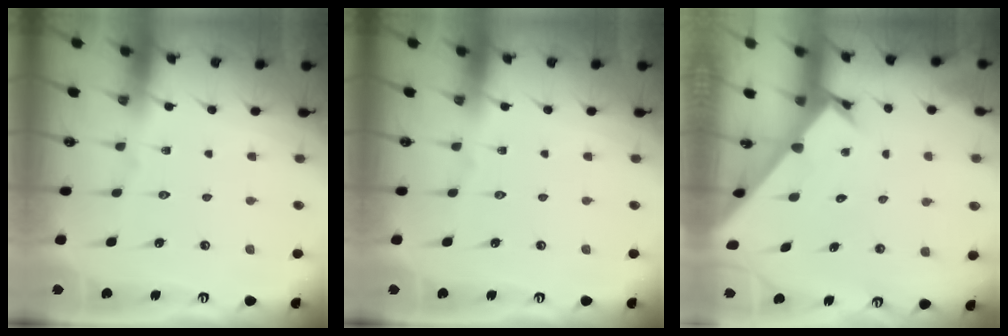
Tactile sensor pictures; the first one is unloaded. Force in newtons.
{"total": 0.0}
{"total": 2.3, "press": 2.3, "slide": 0.2}